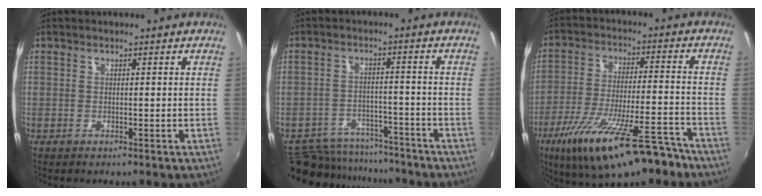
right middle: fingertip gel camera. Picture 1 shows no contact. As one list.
[{"total": 14.6, "force": [-12.6, 5.9, 4.4], "torque": [-0.110, 0.012, -0.175]}, {"total": 20.2, "force": [-13.6, 5.6, 13.9], "torque": [-0.251, -0.043, -0.214]}]